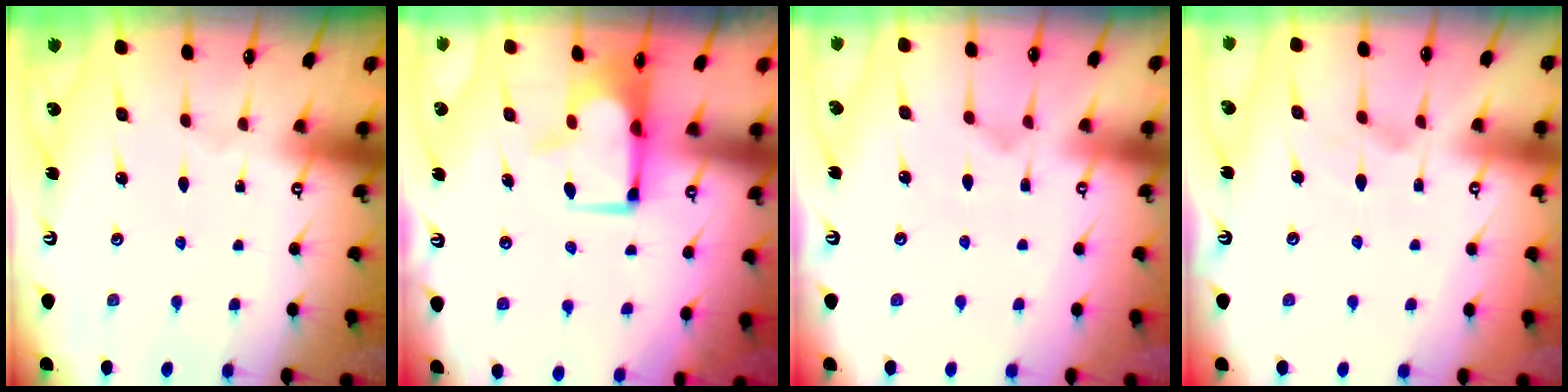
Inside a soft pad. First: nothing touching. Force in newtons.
{"total": 5.9, "press": 5.8, "slide": 1.1}
{"total": 1.1, "press": 0.3, "slide": 1.0}
{"total": 2.4, "press": 2.1, "slide": 1.1}